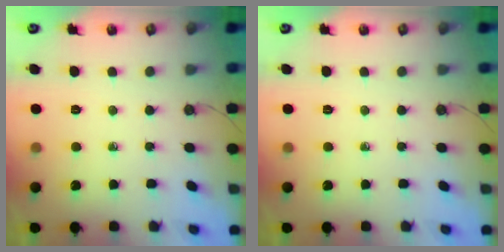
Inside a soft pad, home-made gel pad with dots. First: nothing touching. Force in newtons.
{"total": 0.0}